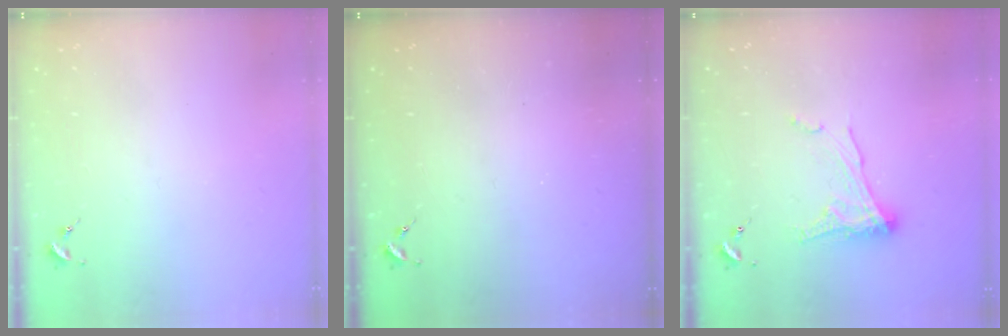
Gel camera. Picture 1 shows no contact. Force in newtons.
{"total": 0.0}
{"total": 10.1, "press": 10.1, "slide": 0.8}